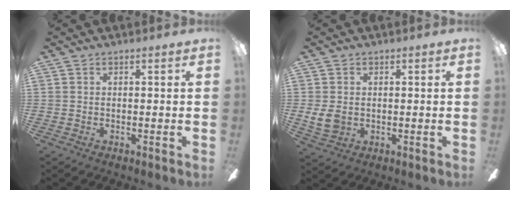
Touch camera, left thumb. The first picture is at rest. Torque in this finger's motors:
{"motor_torque": [-0.18, 0.38, 0.30, -0.25, 0.00]}